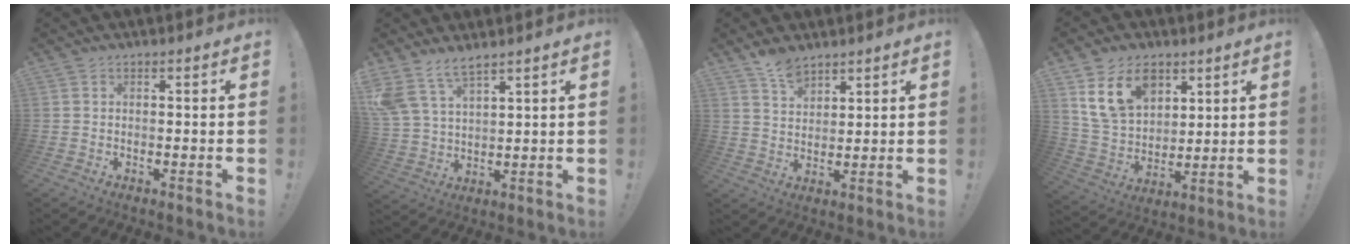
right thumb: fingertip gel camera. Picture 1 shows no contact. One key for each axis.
{"total": 8.6, "fx": 7.0, "fy": 3.2, "fz": 3.9, "tx": -0.088, "ty": -0.029, "tz": 0.140}
{"total": 6.3, "fx": 5.3, "fy": 2.8, "fz": 2.0, "tx": -0.030, "ty": -0.035, "tz": 0.097}
{"total": 15.2, "fx": 8.2, "fy": 10.1, "fz": 7.8, "tx": -0.136, "ty": -0.036, "tz": 0.156}